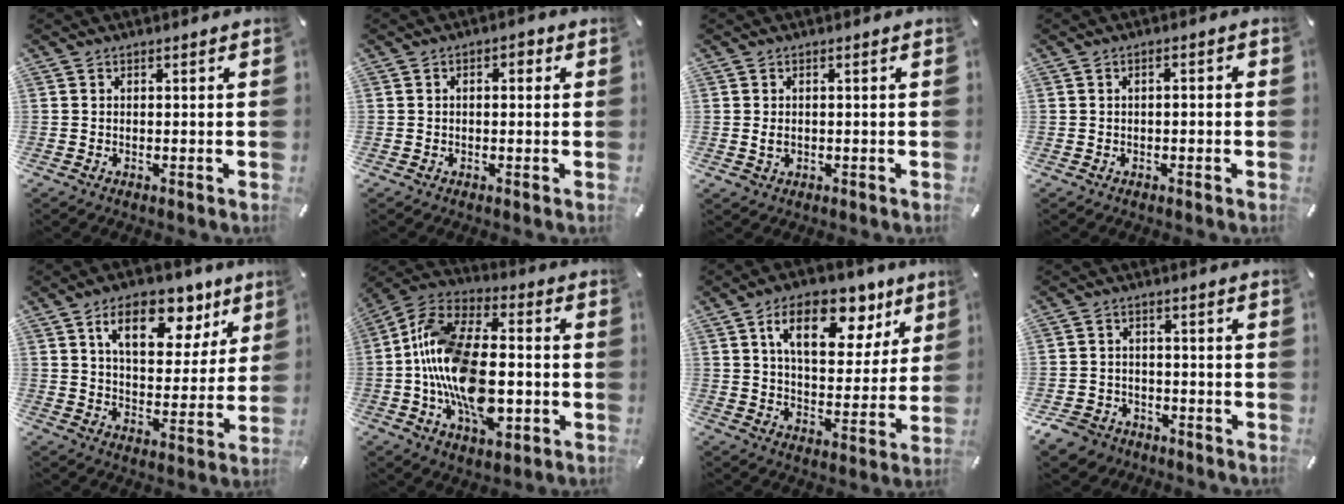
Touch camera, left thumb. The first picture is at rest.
{"total": 1.9, "force": [-0.1, 1.2, 1.4], "torque": [-0.021, 0.008, -0.006]}
{"total": 1.5, "force": [-0.1, 1.1, 1.0], "torque": [-0.019, 0.003, -0.003]}
{"total": 1.6, "force": [-0.9, 0.8, 1.0], "torque": [-0.018, 0.008, -0.020]}
{"total": 14.7, "force": [8.4, 8.4, 8.7], "torque": [-0.124, -0.035, 0.141]}
{"total": 20.3, "force": [-4.0, 12.0, 16.0], "torque": [-0.332, 0.013, -0.066]}
{"total": 16.3, "force": [8.8, 9.1, 10.3], "torque": [-0.143, -0.033, 0.144]}
{"total": 6.0, "force": [-3.9, 4.3, 1.1], "torque": [-0.038, 0.022, -0.079]}